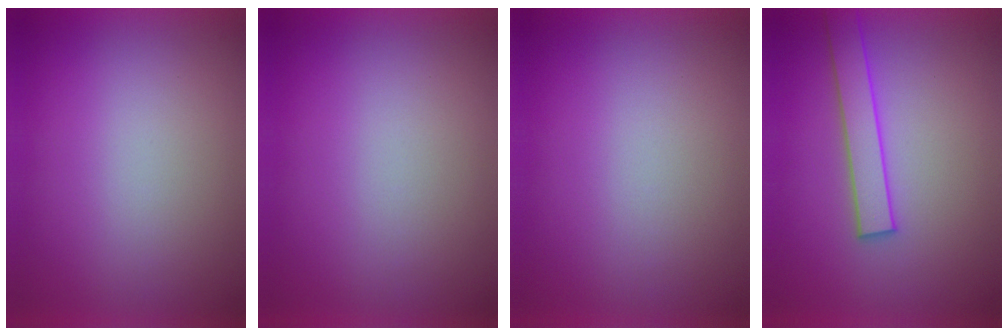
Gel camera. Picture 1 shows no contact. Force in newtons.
{"total": 0.0}
{"total": 0.0}
{"total": 3.6}